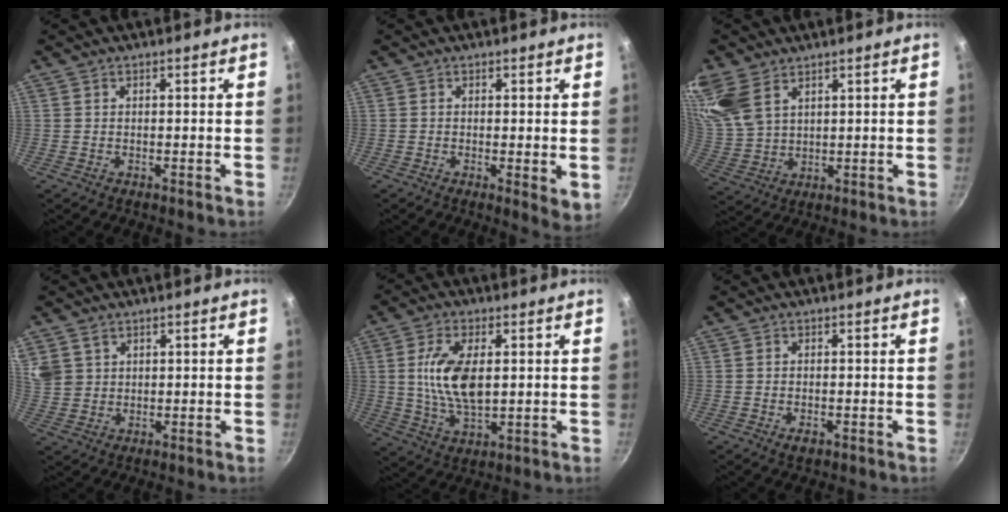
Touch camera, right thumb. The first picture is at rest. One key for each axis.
{"total": 3.7, "fx": 0.0, "fy": 1.4, "fz": 3.4, "tx": -0.045, "ty": -0.012, "tz": -0.001}
{"total": 13.0, "fx": 7.7, "fy": 7.6, "fz": 7.1, "tx": -0.158, "ty": -0.004, "tz": 0.170}
{"total": 7.8, "fx": 3.8, "fy": 5.9, "fz": 3.4, "tx": -0.060, "ty": 0.002, "tz": 0.086}
{"total": 11.5, "fx": 1.5, "fy": 5.7, "fz": 9.8, "tx": -0.183, "ty": -0.004, "tz": 0.033}
{"total": 1.9, "fx": -0.9, "fy": 1.0, "fz": 1.4, "tx": -0.026, "ty": 0.000, "tz": -0.016}